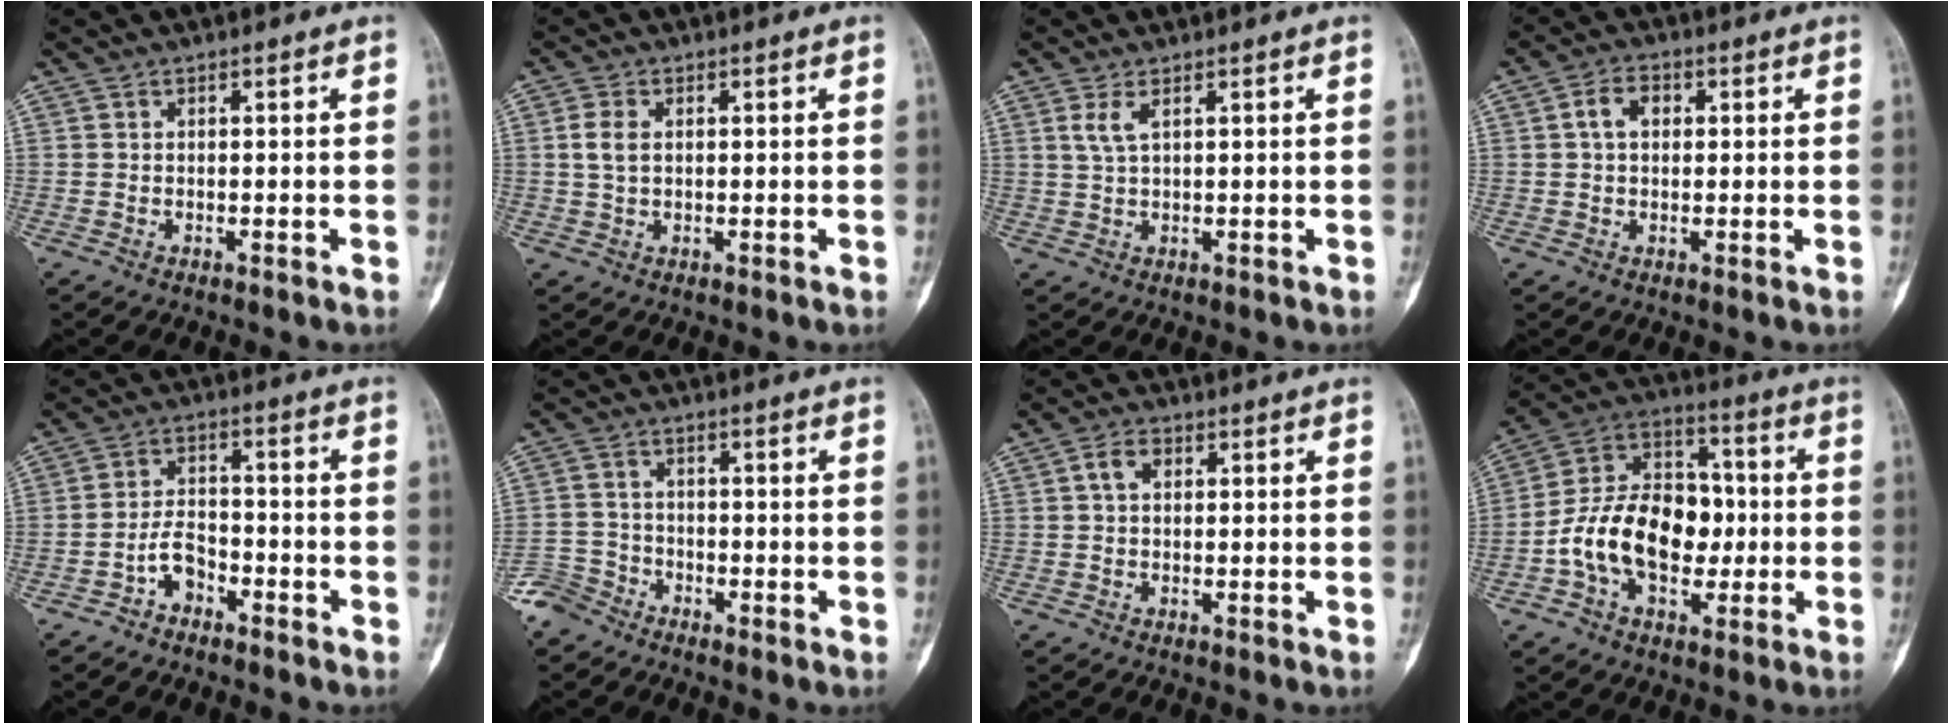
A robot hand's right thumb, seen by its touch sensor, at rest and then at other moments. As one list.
[{"total": 3.3, "force": [0.5, 2.1, 2.5], "torque": [-0.052, 0.004, 0.010]}, {"total": 2.8, "force": [1.2, 0.9, 2.3], "torque": [-0.056, 0.001, 0.033]}, {"total": 4.4, "force": [0.9, 3.1, 3.0], "torque": [-0.049, 0.012, 0.012]}, {"total": 5.1, "force": [-3.0, 3.2, 2.6], "torque": [-0.035, 0.031, -0.058]}, {"total": 4.6, "force": [-3.7, 2.8, 0.1], "torque": [0.010, 0.013, -0.084]}, {"total": 3.3, "force": [0.8, 2.2, 2.3], "torque": [-0.039, 0.011, 0.013]}, {"total": 18.1, "force": [-2.4, 12.1, 13.2], "torque": [-0.206, 0.039, -0.042]}]